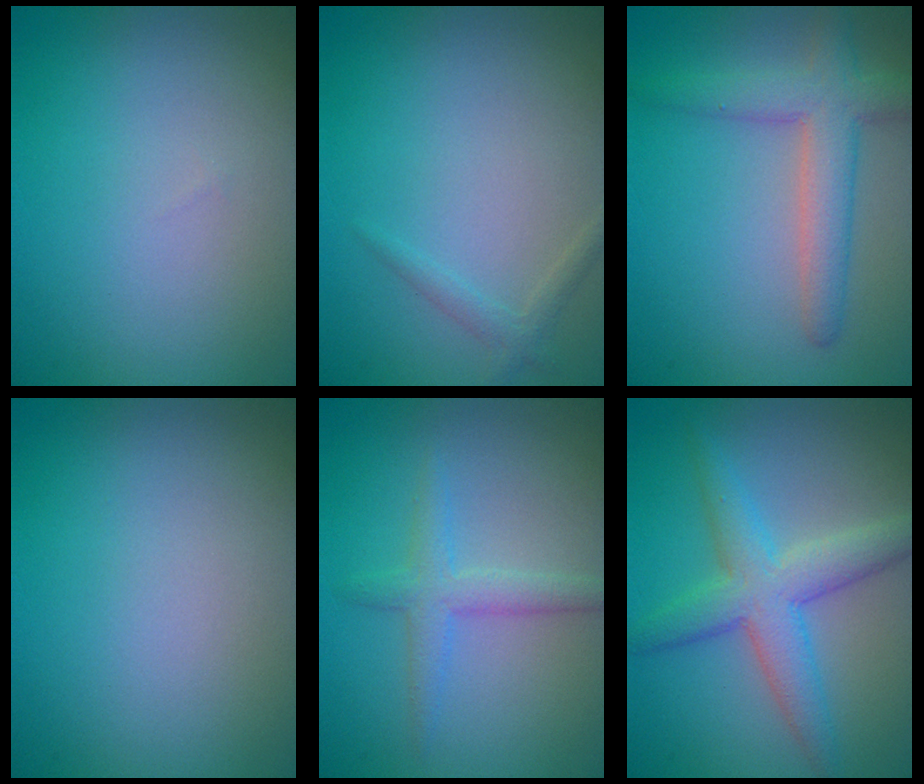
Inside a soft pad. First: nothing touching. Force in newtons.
{"total": 1.1, "press": 1.1, "slide": 0.1}
{"total": 4.3, "press": 4.3, "slide": 0.1}
{"total": 0.0}
{"total": 2.3, "press": 2.3, "slide": 0.2}
{"total": 4.9, "press": 4.9, "slide": 0.1}